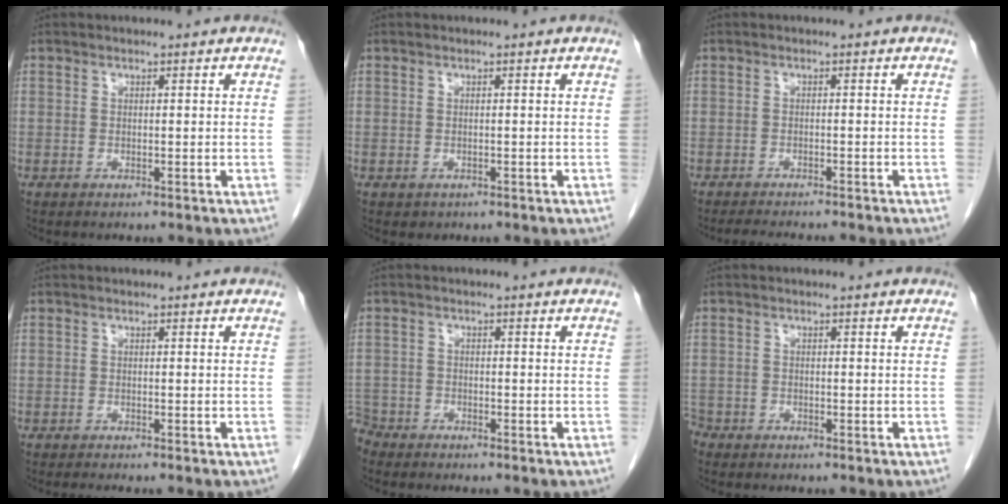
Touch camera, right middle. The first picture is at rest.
{"total": 0.6, "force": [-0.3, 0.5, 0.1], "torque": [-0.006, 0.002, 0.000]}
{"total": 7.0, "force": [-6.3, 0.8, 3.0], "torque": [-0.038, -0.010, -0.088]}
{"total": 2.0, "force": [-1.7, -0.3, 1.0], "torque": [-0.013, -0.002, -0.027]}
{"total": 3.9, "force": [-3.7, 1.3, -0.1], "torque": [0.005, -0.006, -0.073]}
{"total": 2.7, "force": [-2.3, 1.3, 0.3], "torque": [-0.007, -0.001, -0.045]}